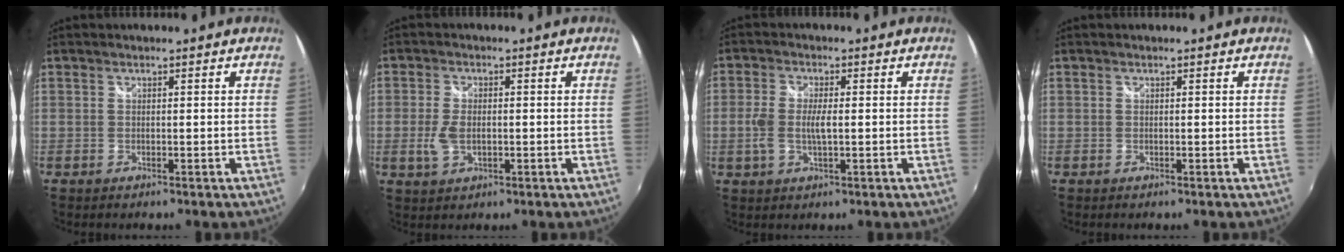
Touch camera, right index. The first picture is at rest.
{"total": 4.9, "force": [-0.8, 2.8, 3.9], "torque": [-0.088, -0.003, -0.014]}
{"total": 5.6, "force": [-0.5, 2.3, 5.0], "torque": [-0.101, -0.003, -0.012]}
{"total": 0.0}